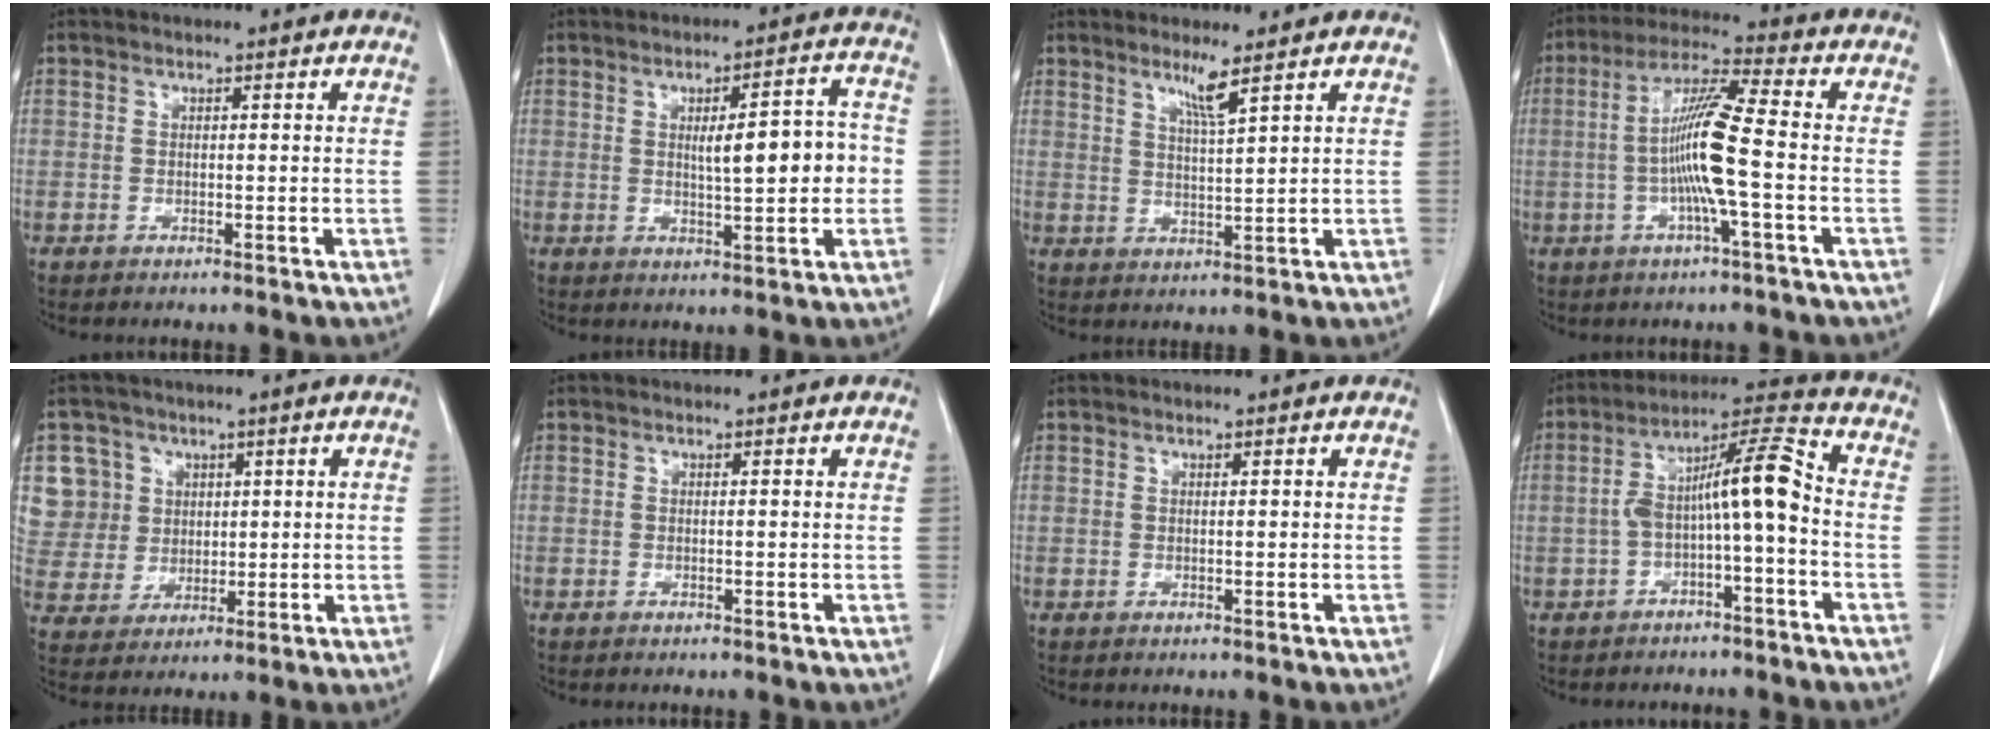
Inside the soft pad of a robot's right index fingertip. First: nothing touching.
{"total": 8.1, "force": [0.0, 1.8, 7.9], "torque": [-0.112, 0.017, 0.006]}
{"total": 3.7, "force": [2.5, -0.7, 2.6], "torque": [-0.049, -0.010, 0.050]}
{"total": 10.6, "force": [-1.4, -0.2, 10.5], "torque": [-0.203, 0.006, -0.035]}
{"total": 9.2, "force": [3.2, 8.6, 0.6], "torque": [-0.014, 0.025, 0.073]}
{"total": 0.0}
{"total": 0.0}
{"total": 10.1, "force": [-1.6, 1.3, 9.9], "torque": [-0.171, 0.041, -0.030]}